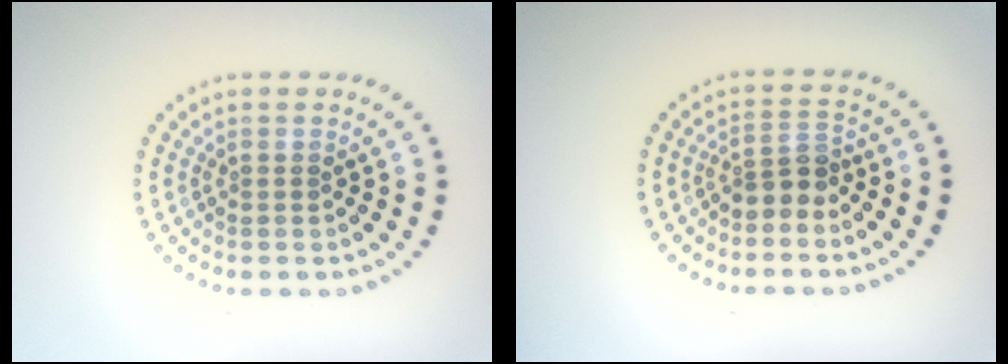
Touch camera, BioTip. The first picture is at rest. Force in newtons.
{"total": 2.3, "press": 1.9, "slide": 1.4}